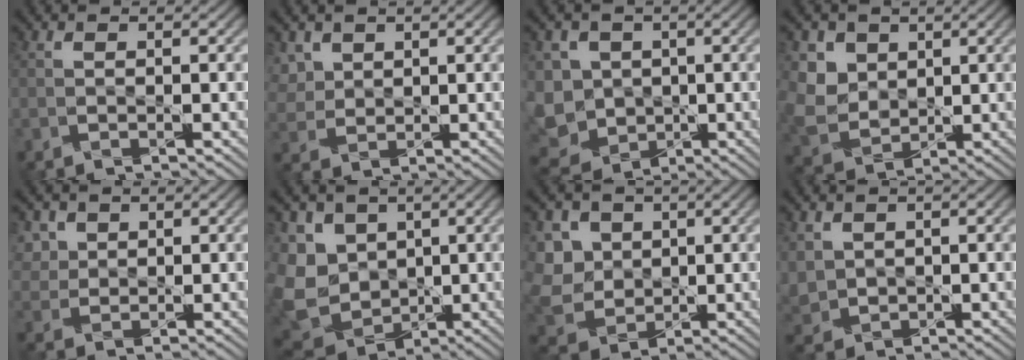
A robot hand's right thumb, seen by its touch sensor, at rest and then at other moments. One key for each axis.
{"total": 2.6, "fx": 1.6, "fy": 2.0, "fz": 0.6, "tx": -0.026, "ty": -0.005, "tz": 0.036}
{"total": 7.4, "fx": -0.9, "fy": 6.7, "fz": 3.0, "tx": -0.095, "ty": -0.016, "tz": -0.020}
{"total": 5.1, "fx": 2.3, "fy": 4.3, "fz": 1.5, "tx": -0.060, "ty": -0.011, "tz": 0.047}
{"total": 2.4, "fx": 1.5, "fy": 1.9, "fz": 0.2, "tx": -0.013, "ty": -0.003, "tz": 0.033}
{"total": 10.1, "fx": 0.7, "fy": 8.6, "fz": 5.2, "tx": -0.162, "ty": -0.022, "tz": 0.037}
{"total": 6.4, "fx": 1.6, "fy": 5.7, "fz": 2.4, "tx": -0.103, "ty": -0.006, "tz": 0.033}
{"total": 3.2, "fx": 0.9, "fy": 2.6, "fz": 1.5, "tx": -0.052, "ty": -0.011, "tz": 0.026}